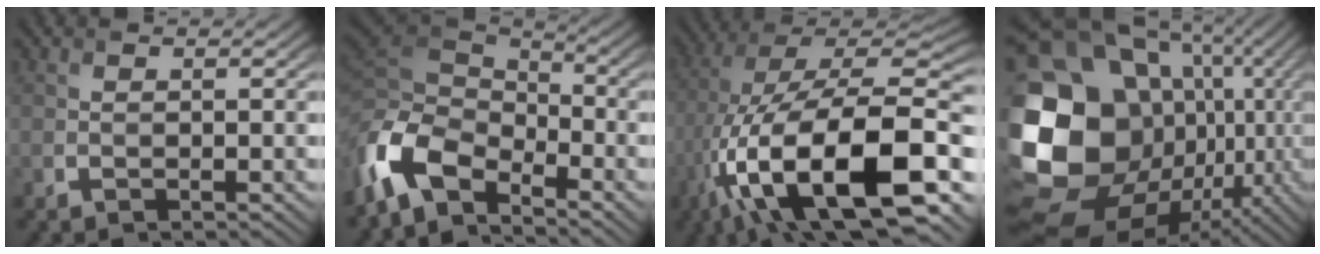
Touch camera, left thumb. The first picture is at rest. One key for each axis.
{"total": 11.8, "fx": -6.6, "fy": 6.5, "fz": 7.3, "tx": -0.191, "ty": -0.021, "tz": -0.131}
{"total": 20.3, "fx": -6.9, "fy": 8.7, "fz": 17.0, "tx": -0.305, "ty": -0.002, "tz": -0.122}
{"total": 22.2, "fx": -1.1, "fy": 17.6, "fz": 13.5, "tx": -0.336, "ty": -0.049, "tz": 0.017}